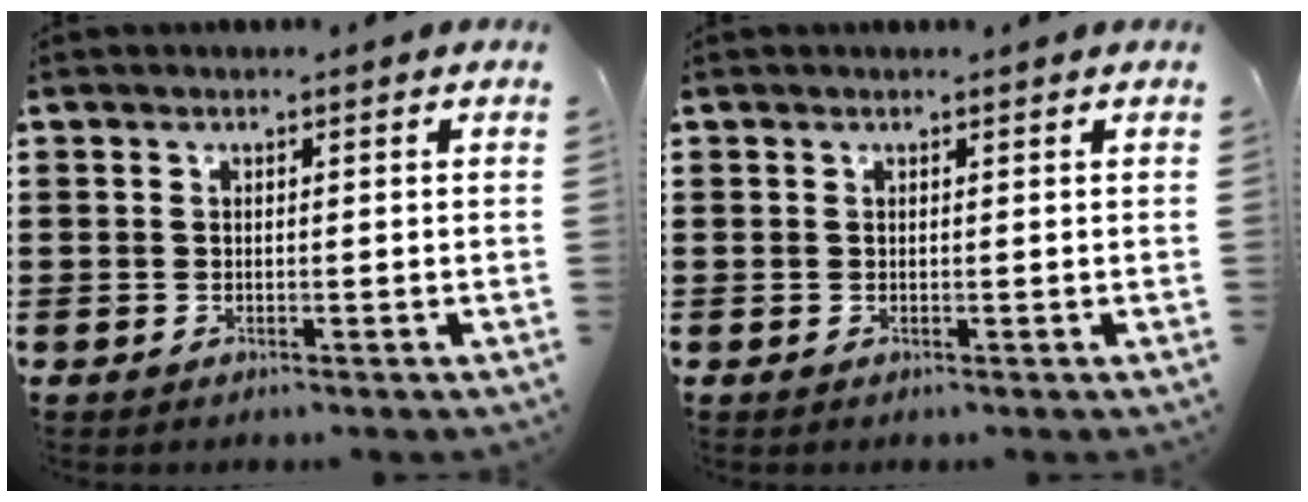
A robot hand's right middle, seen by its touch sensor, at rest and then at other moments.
{"total": 0.0}